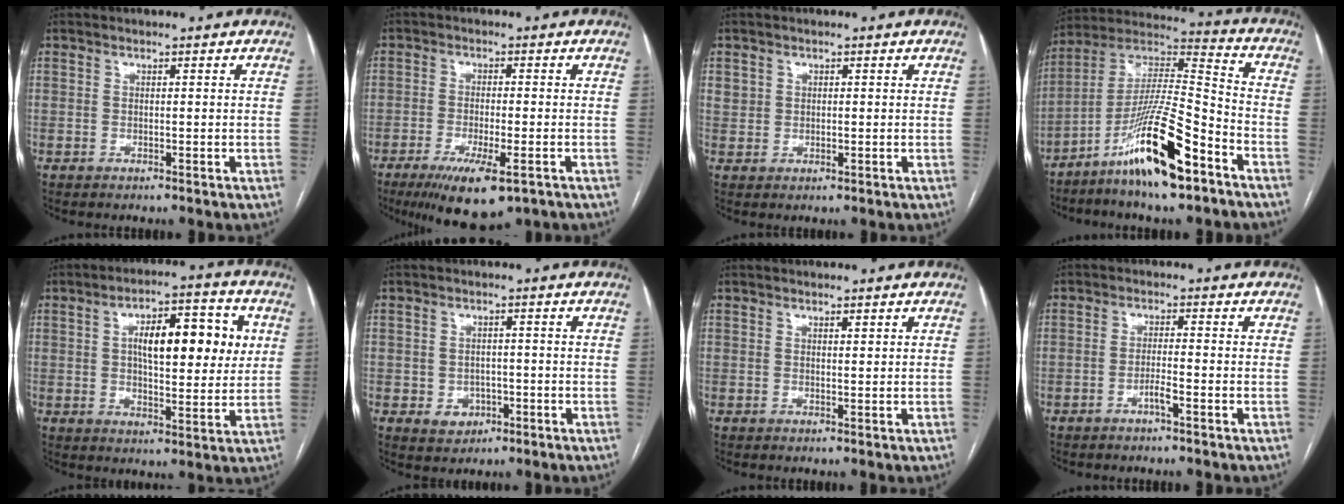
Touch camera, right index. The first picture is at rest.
{"total": 9.9, "force": [-5.8, 2.1, 7.8], "torque": [-0.130, -0.024, -0.087]}
{"total": 2.2, "force": [0.7, 1.9, 0.6], "torque": [-0.009, 0.006, 0.016]}
{"total": 17.1, "force": [-9.9, 1.6, 13.9], "torque": [-0.269, -0.007, -0.178]}
{"total": 13.2, "force": [3.1, 4.7, 11.9], "torque": [-0.177, 0.025, 0.044]}
{"total": 3.7, "force": [-1.2, 3.2, 1.4], "torque": [-0.012, 0.004, -0.008]}
{"total": 0.7, "force": [0.5, 0.2, 0.5], "torque": [-0.009, -0.002, 0.007]}
{"total": 2.4, "force": [-1.4, 0.0, 1.9], "torque": [-0.034, 0.000, -0.026]}